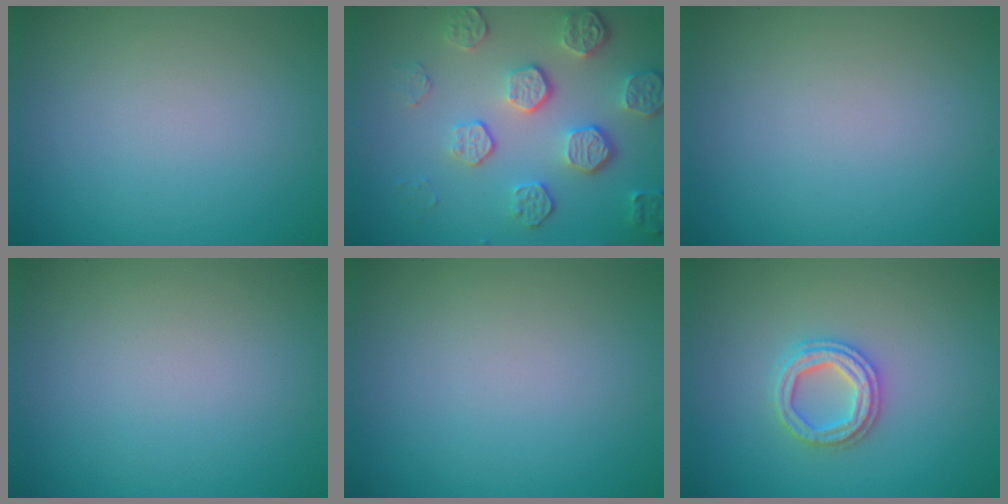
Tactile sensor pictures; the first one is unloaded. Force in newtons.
{"total": 5.4, "press": 4.1, "slide": 3.5}
{"total": 0.0}
{"total": 0.0}
{"total": 0.0}
{"total": 3.3, "press": 3.2, "slide": 0.6}